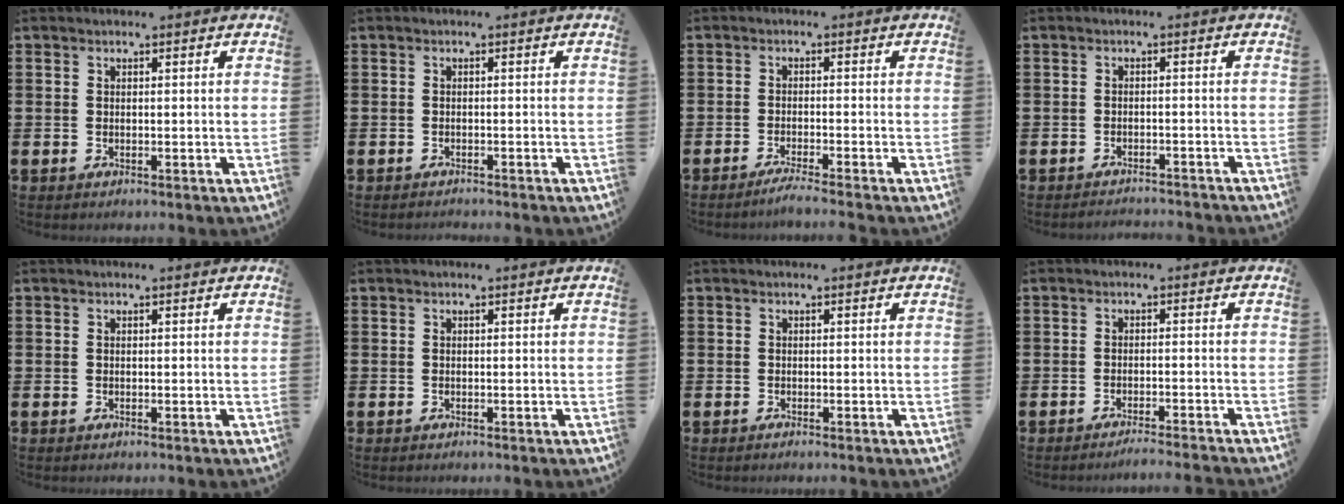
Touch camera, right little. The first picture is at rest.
{"total": 0.6, "force": [-0.6, 0.0, 0.0], "torque": [0.000, -0.003, -0.012]}
{"total": 2.0, "force": [-1.6, -0.1, 1.2], "torque": [-0.019, 0.001, -0.029]}
{"total": 1.4, "force": [-1.4, -0.1, 0.0], "torque": [-0.002, 0.004, -0.030]}
{"total": 0.0}
{"total": 0.0}
{"total": 0.0}
{"total": 1.5, "force": [-1.4, -0.3, 0.4], "torque": [-0.005, 0.001, -0.028]}